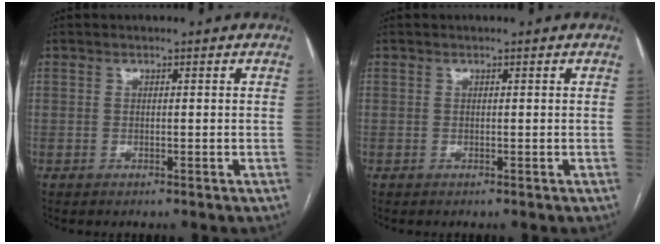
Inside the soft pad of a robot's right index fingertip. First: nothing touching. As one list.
[{"total": 0.0}]